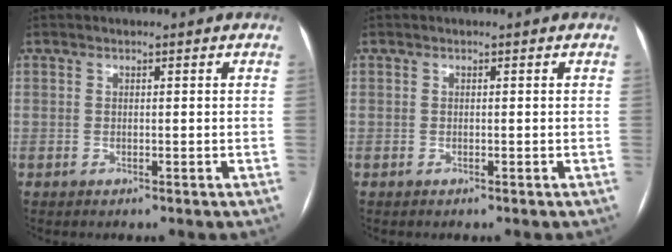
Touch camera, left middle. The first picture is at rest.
{"total": 0.0}